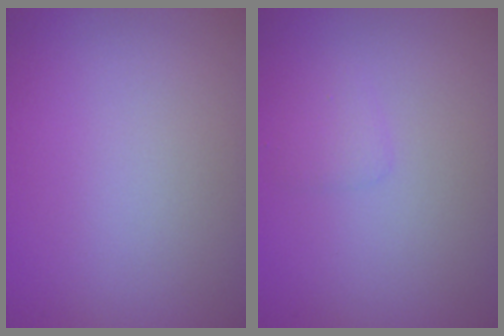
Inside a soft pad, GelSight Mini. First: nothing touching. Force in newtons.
{"total": 0.9, "press": 0.9, "slide": 0.2}